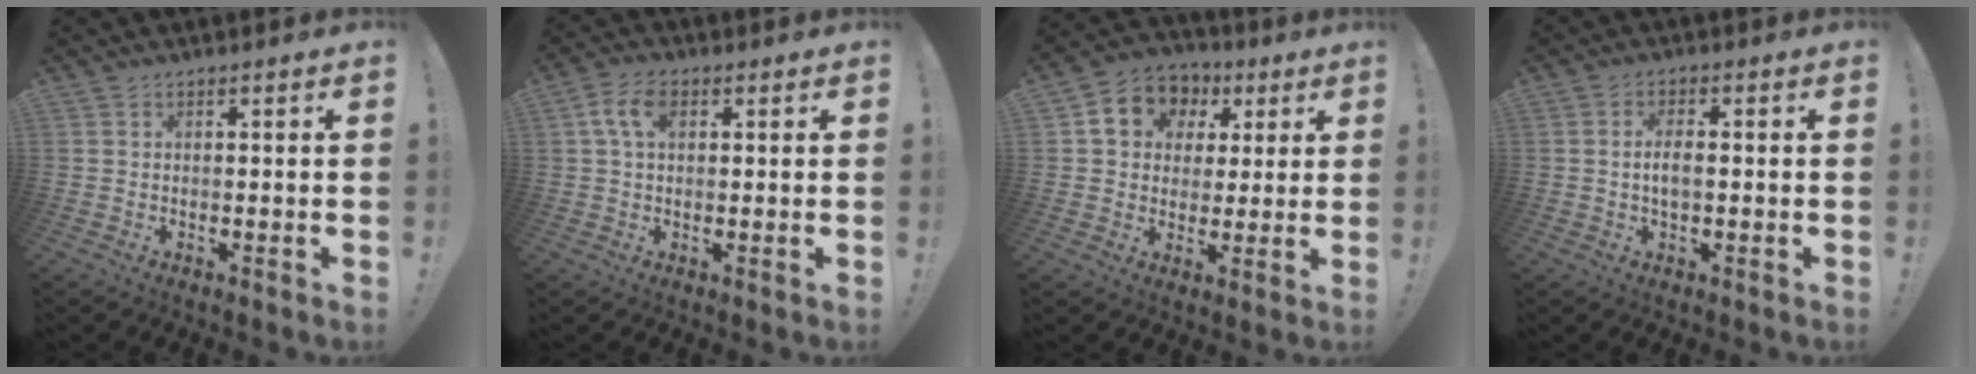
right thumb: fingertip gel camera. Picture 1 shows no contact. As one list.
[{"total": 6.9, "force": [2.0, 4.2, 5.1], "torque": [-0.096, 0.006, 0.036]}, {"total": 10.8, "force": [3.7, 9.1, 4.4], "torque": [-0.060, -0.007, 0.073]}, {"total": 3.7, "force": [-0.4, 1.5, 3.4], "torque": [-0.062, 0.003, -0.011]}]